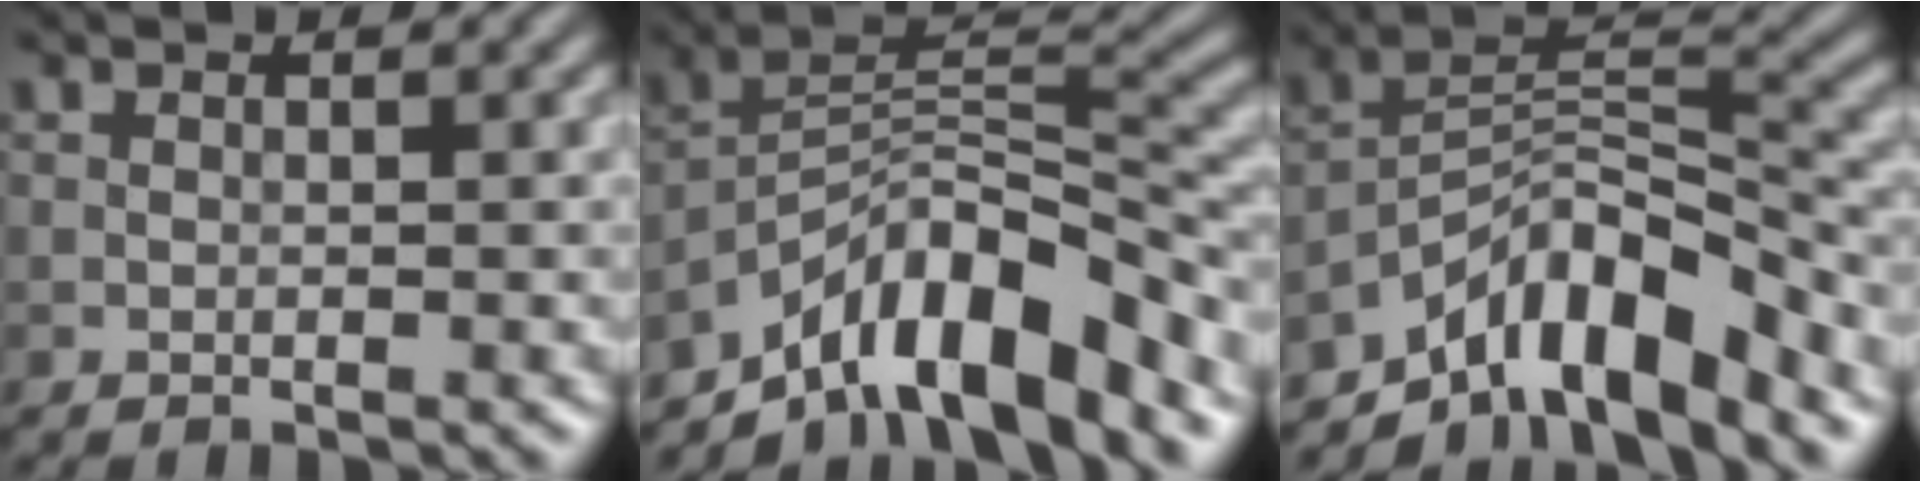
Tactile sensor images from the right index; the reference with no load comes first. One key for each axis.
{"total": 10.3, "fx": -7.6, "fy": 3.0, "fz": 6.3, "tx": -0.090, "ty": 0.009, "tz": -0.145}
{"total": 9.0, "fx": -6.6, "fy": 2.6, "fz": 5.5, "tx": -0.076, "ty": 0.007, "tz": -0.128}